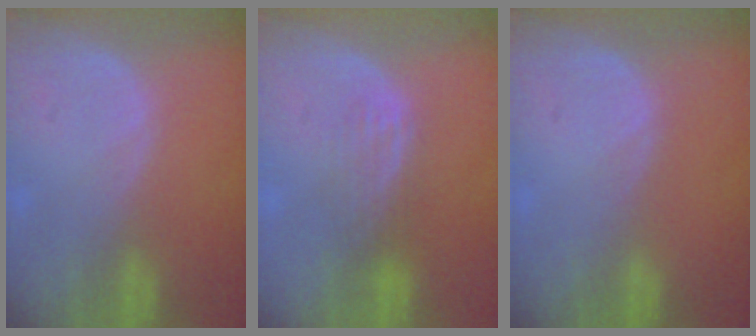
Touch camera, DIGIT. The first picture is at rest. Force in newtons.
{"total": 3.4, "press": 3.0, "slide": 1.6}
{"total": 0.0}